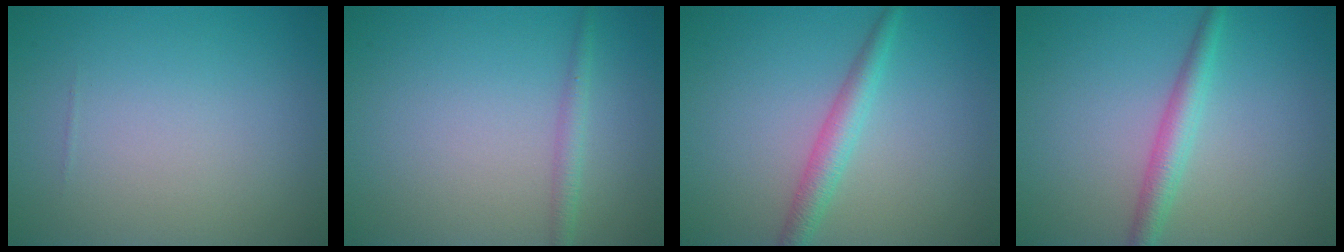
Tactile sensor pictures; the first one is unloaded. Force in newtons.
{"total": 1.4, "press": 1.4, "slide": 0.1}
{"total": 2.5, "press": 2.5, "slide": 0.1}
{"total": 2.6, "press": 2.6, "slide": 0.0}